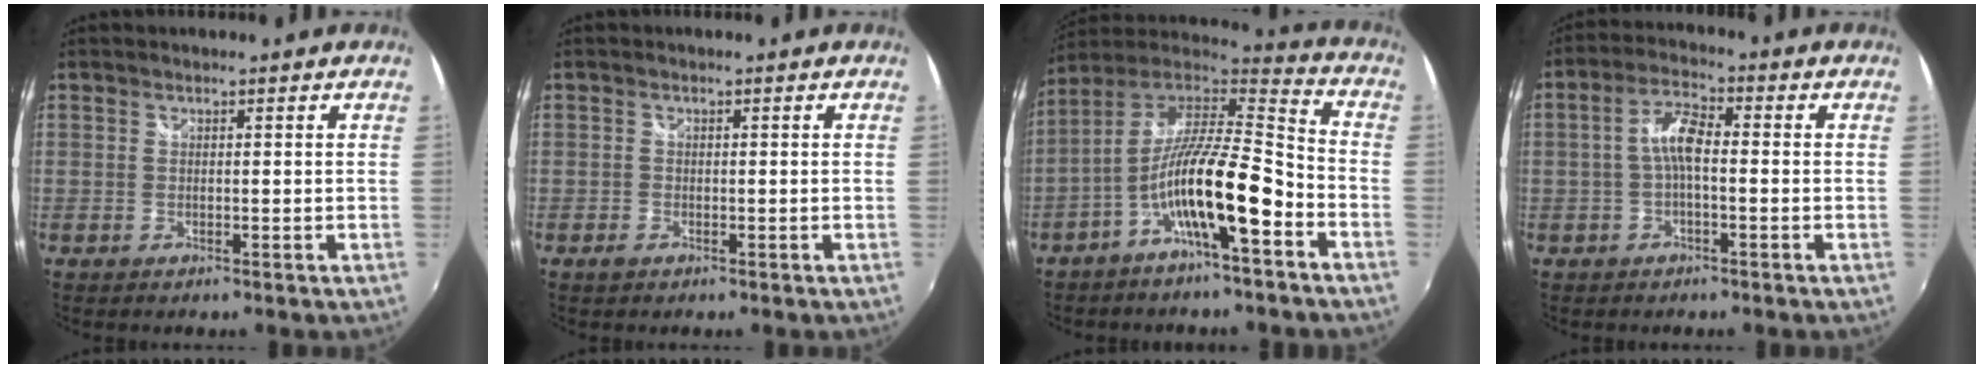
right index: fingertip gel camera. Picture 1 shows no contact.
{"total": 1.2, "force": [-0.8, 0.7, 0.5], "torque": [-0.010, -0.002, -0.015]}
{"total": 16.0, "force": [-7.4, 2.8, 13.9], "torque": [-0.253, -0.006, -0.138]}
{"total": 5.3, "force": [-0.8, 1.7, 5.0], "torque": [-0.103, 0.017, -0.018]}